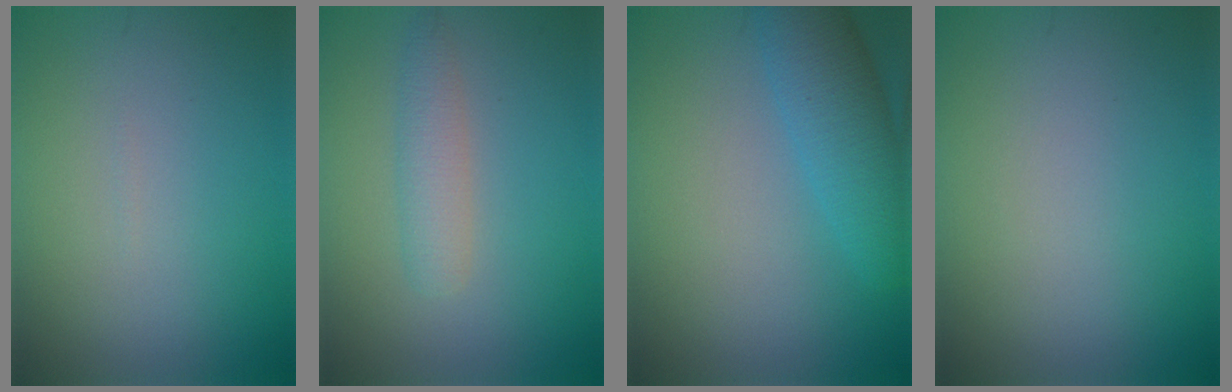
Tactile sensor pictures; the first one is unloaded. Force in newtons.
{"total": 2.3, "press": 2.3, "slide": 0.1}
{"total": 5.1, "press": 5.1, "slide": 0.2}
{"total": 0.0}